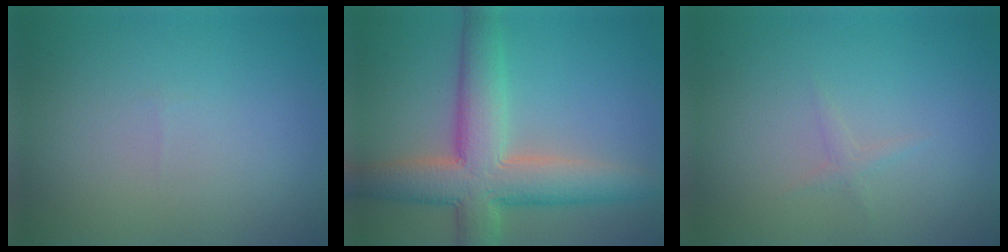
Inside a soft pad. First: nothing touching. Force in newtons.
{"total": 8.3, "press": 8.3, "slide": 0.8}
{"total": 0.7, "press": 0.7, "slide": 0.0}